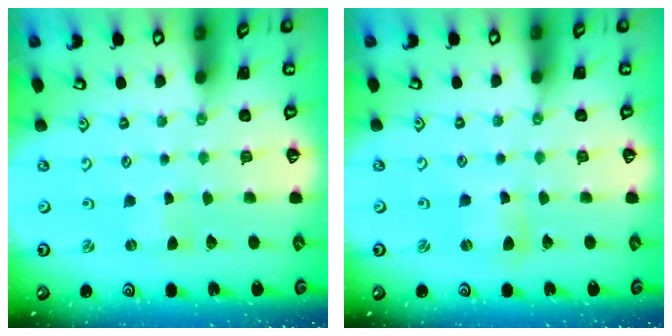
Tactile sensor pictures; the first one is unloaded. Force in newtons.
{"total": 2.6, "press": 2.6, "slide": 0.3}